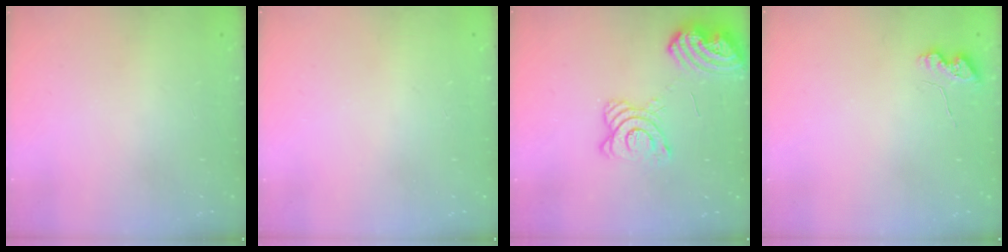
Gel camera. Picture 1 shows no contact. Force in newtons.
{"total": 0.0}
{"total": 15.1, "press": 15.0, "slide": 1.8}
{"total": 5.1, "press": 5.1, "slide": 0.7}